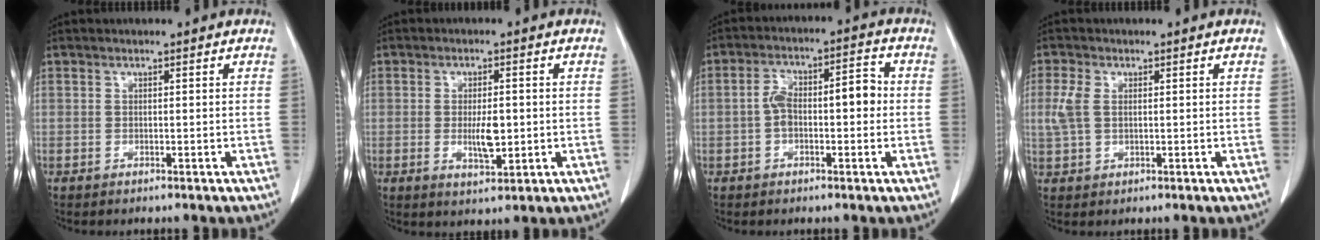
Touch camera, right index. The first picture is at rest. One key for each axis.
{"total": 4.8, "fx": -0.5, "fy": 1.6, "fz": 4.5, "tx": -0.082, "ty": -0.006, "tz": -0.004}
{"total": 7.8, "fx": -0.5, "fy": 3.3, "fz": 7.0, "tx": -0.125, "ty": 0.041, "tz": -0.010}
{"total": 3.4, "fx": 0.5, "fy": 2.0, "fz": 2.7, "tx": -0.083, "ty": 0.011, "tz": 0.013}